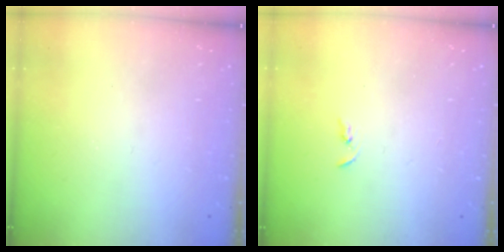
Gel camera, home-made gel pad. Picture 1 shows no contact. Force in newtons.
{"total": 2.4, "press": 2.3, "slide": 0.2}